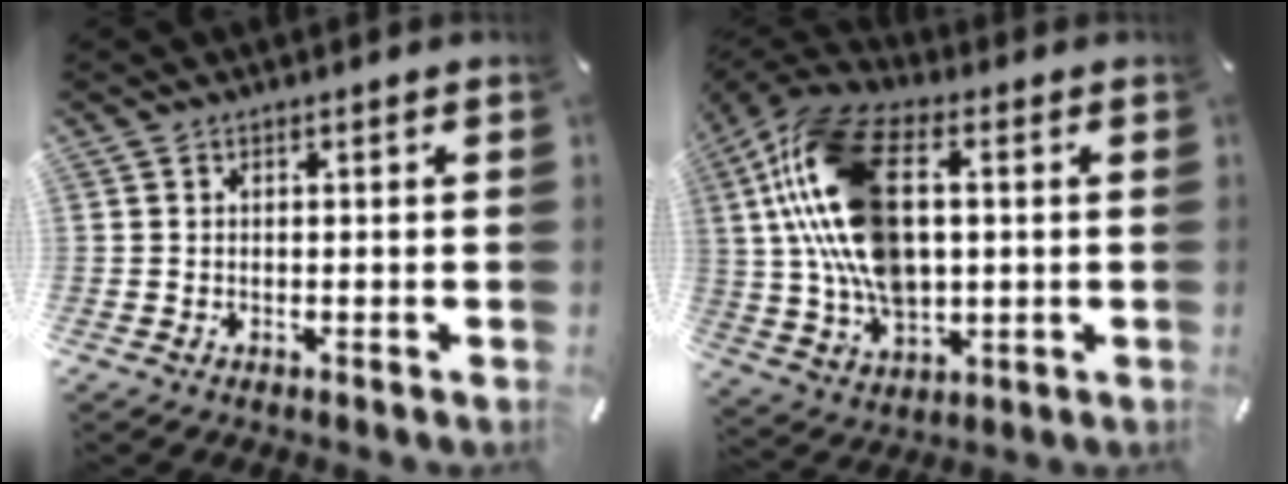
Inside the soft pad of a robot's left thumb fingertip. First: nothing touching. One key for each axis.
{"total": 19.5, "fx": 2.7, "fy": 12.4, "fz": 14.8, "tx": -0.331, "ty": 0.006, "tz": 0.047}